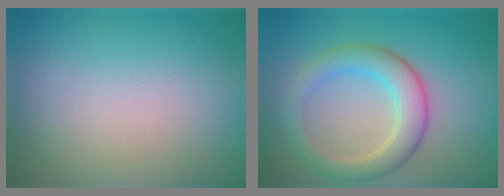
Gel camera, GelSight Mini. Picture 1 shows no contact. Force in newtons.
{"total": 4.5, "press": 4.5, "slide": 0.3}